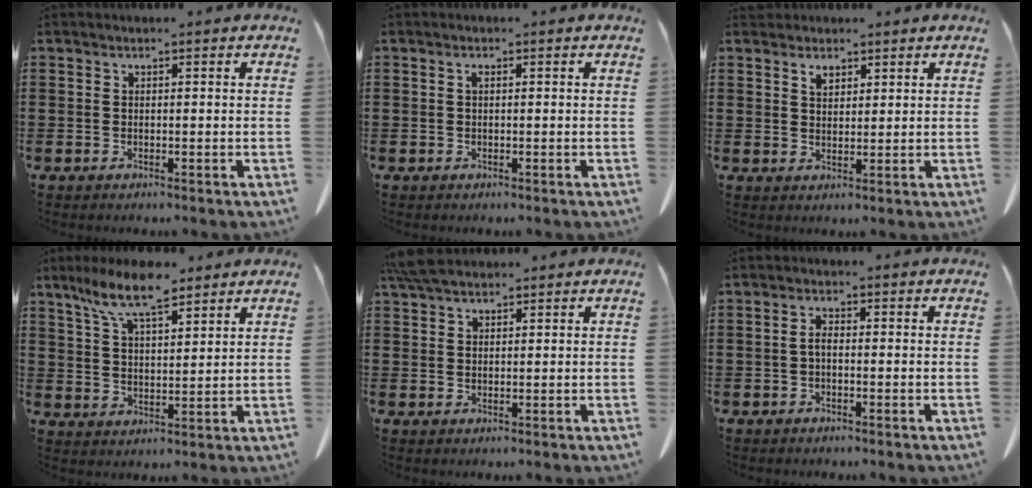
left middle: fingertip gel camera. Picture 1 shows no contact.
{"total": 0.7, "force": [0.1, 0.3, 0.7], "torque": [-0.015, 0.000, 0.002]}
{"total": 2.2, "force": [1.8, 1.1, 0.7], "torque": [-0.009, -0.003, 0.033]}
{"total": 9.7, "force": [7.2, 2.6, 5.9], "torque": [-0.130, -0.012, 0.133]}
{"total": 4.3, "force": [3.5, 1.2, 2.2], "torque": [-0.053, 0.002, 0.069]}
{"total": 1.7, "force": [-0.5, 0.6, 1.5], "torque": [-0.037, -0.003, -0.013]}